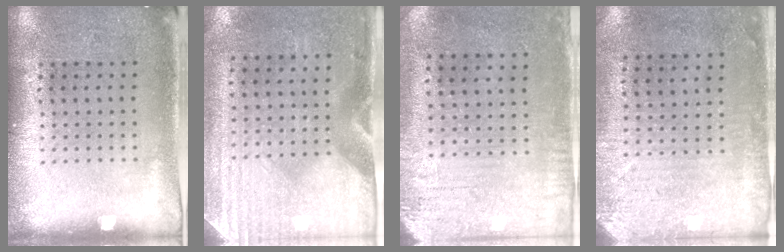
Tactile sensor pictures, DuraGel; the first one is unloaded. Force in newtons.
{"total": 2.9, "press": 2.5, "slide": 1.5}
{"total": 3.2, "press": 2.5, "slide": 2.0}
{"total": 3.0, "press": 2.4, "slide": 1.8}